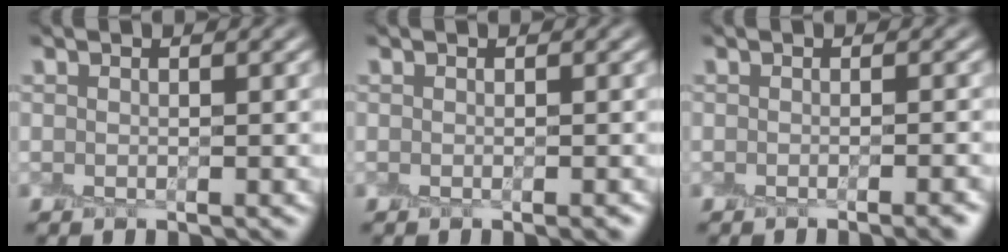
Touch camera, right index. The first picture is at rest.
{"total": 0.8, "force": [-0.3, 0.2, 0.7], "torque": [-0.006, -0.001, -0.006]}
{"total": 2.3, "force": [-1.2, 0.6, 1.9], "torque": [-0.008, 0.001, -0.016]}